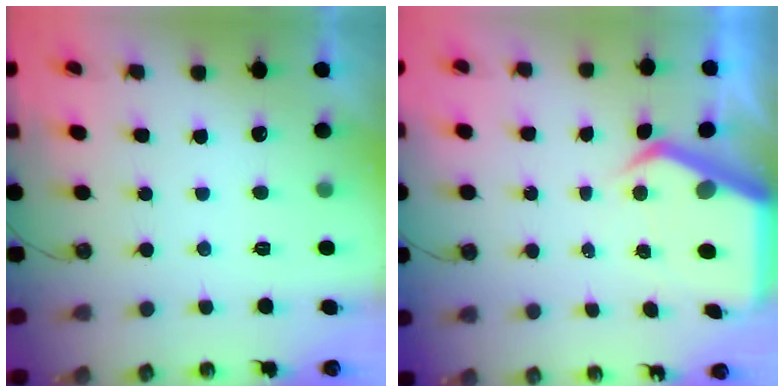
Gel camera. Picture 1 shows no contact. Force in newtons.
{"total": 6.0, "press": 6.0, "slide": 0.7}